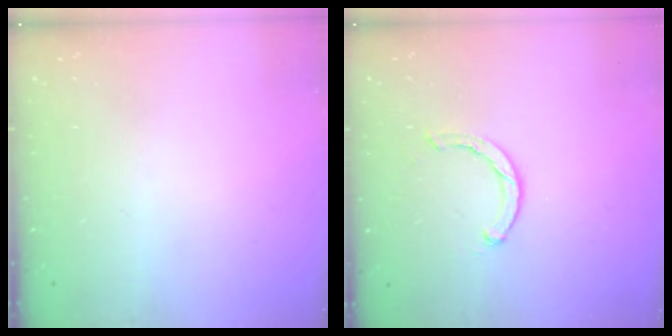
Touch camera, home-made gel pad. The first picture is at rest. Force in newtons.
{"total": 1.5, "press": 1.5, "slide": 0.3}